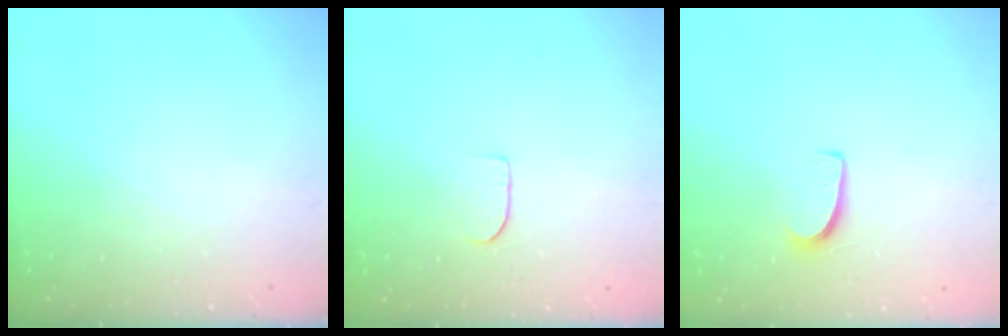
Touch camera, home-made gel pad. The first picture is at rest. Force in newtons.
{"total": 5.0, "press": 5.0, "slide": 0.5}
{"total": 5.9, "press": 5.9, "slide": 0.4}